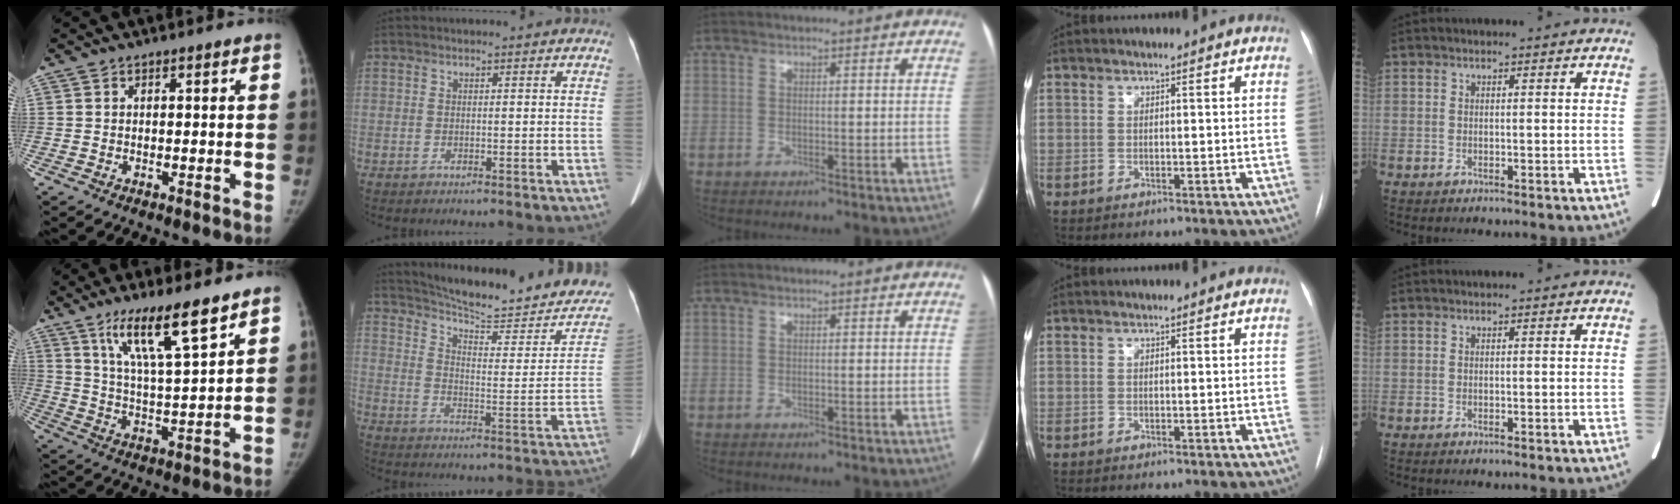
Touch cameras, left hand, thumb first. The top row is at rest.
{"thumb": {"total": 12.8, "force": [8.4, 1.8, 9.5], "torque": [-0.162, -0.047, 0.156]}, "index": {"total": 23.3, "force": [20.7, 3.6, 10.1], "torque": [-0.143, -0.051, 0.262]}}